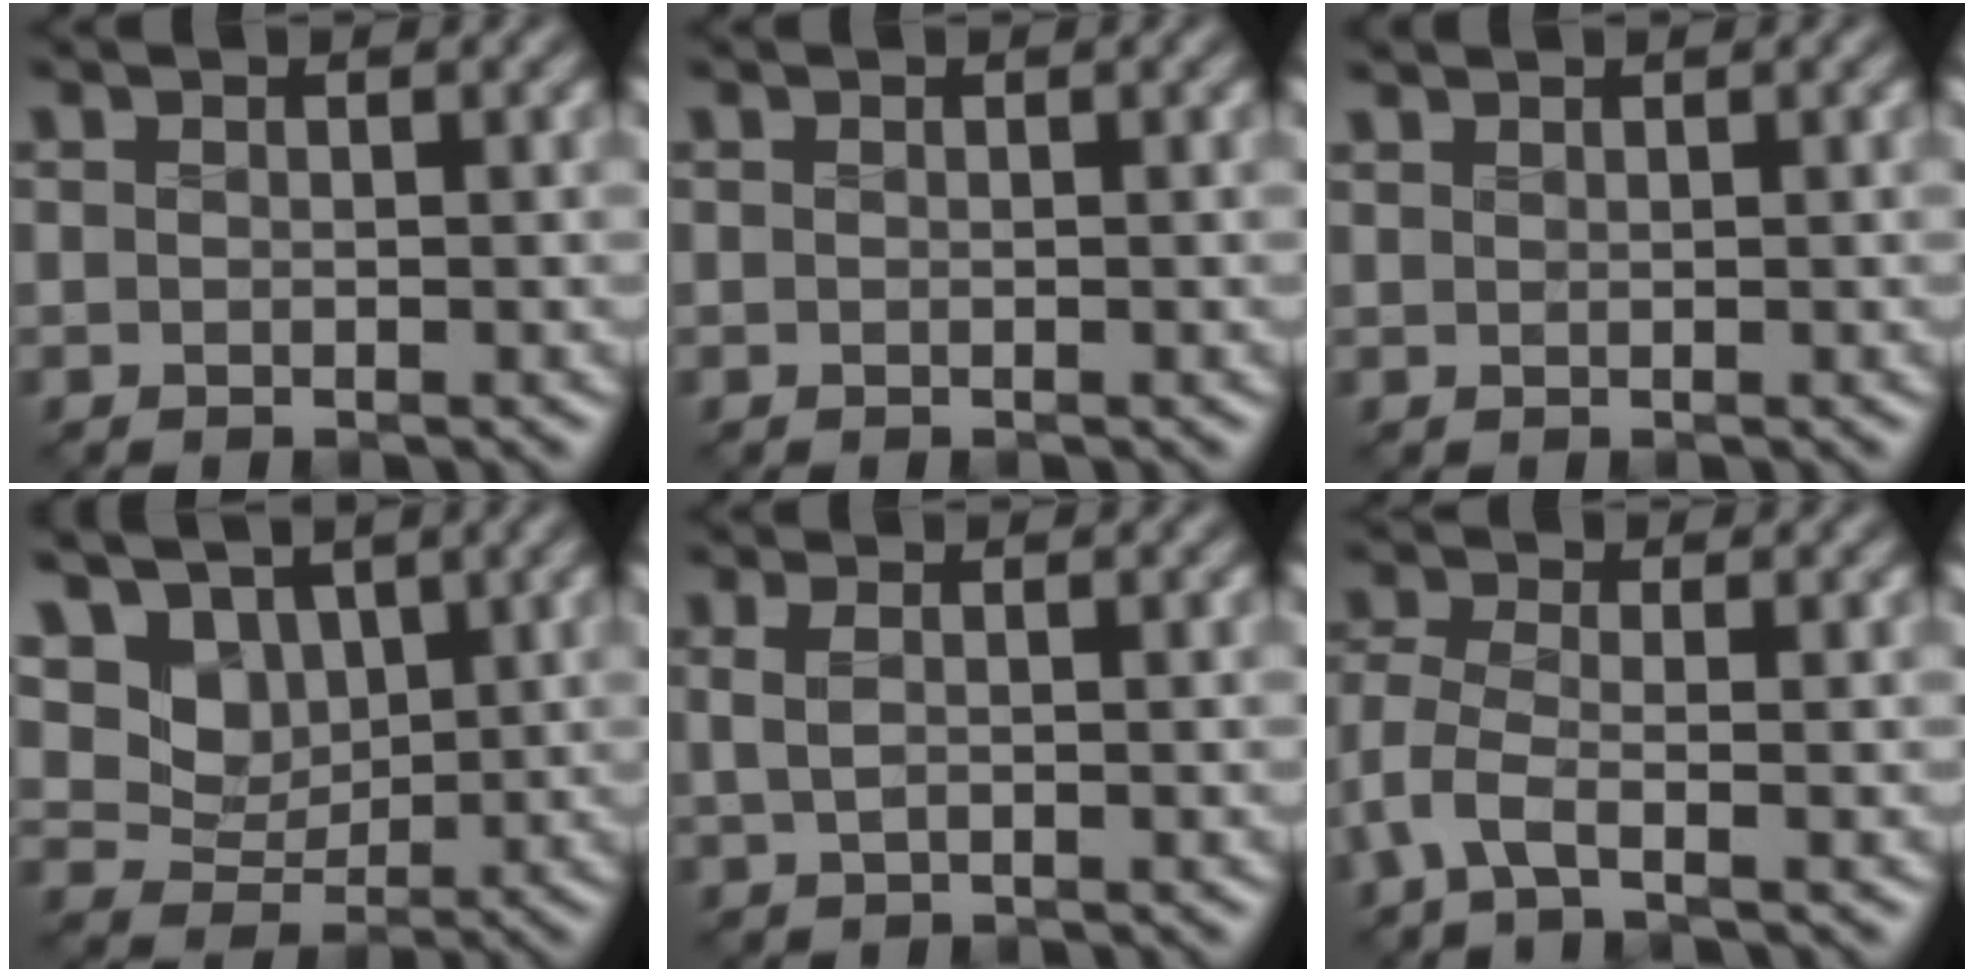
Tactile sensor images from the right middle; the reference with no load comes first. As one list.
[{"total": 0.0}, {"total": 0.9, "force": [0.9, 0.2, 0.0], "torque": [-0.006, 0.003, 0.022]}, {"total": 6.5, "force": [2.9, 4.8, 3.3], "torque": [-0.090, -0.001, 0.059]}, {"total": 1.3, "force": [0.3, 0.5, 1.2], "torque": [-0.029, -0.002, 0.010]}, {"total": 3.1, "force": [-1.7, 0.8, 2.4], "torque": [-0.065, -0.004, -0.049]}]